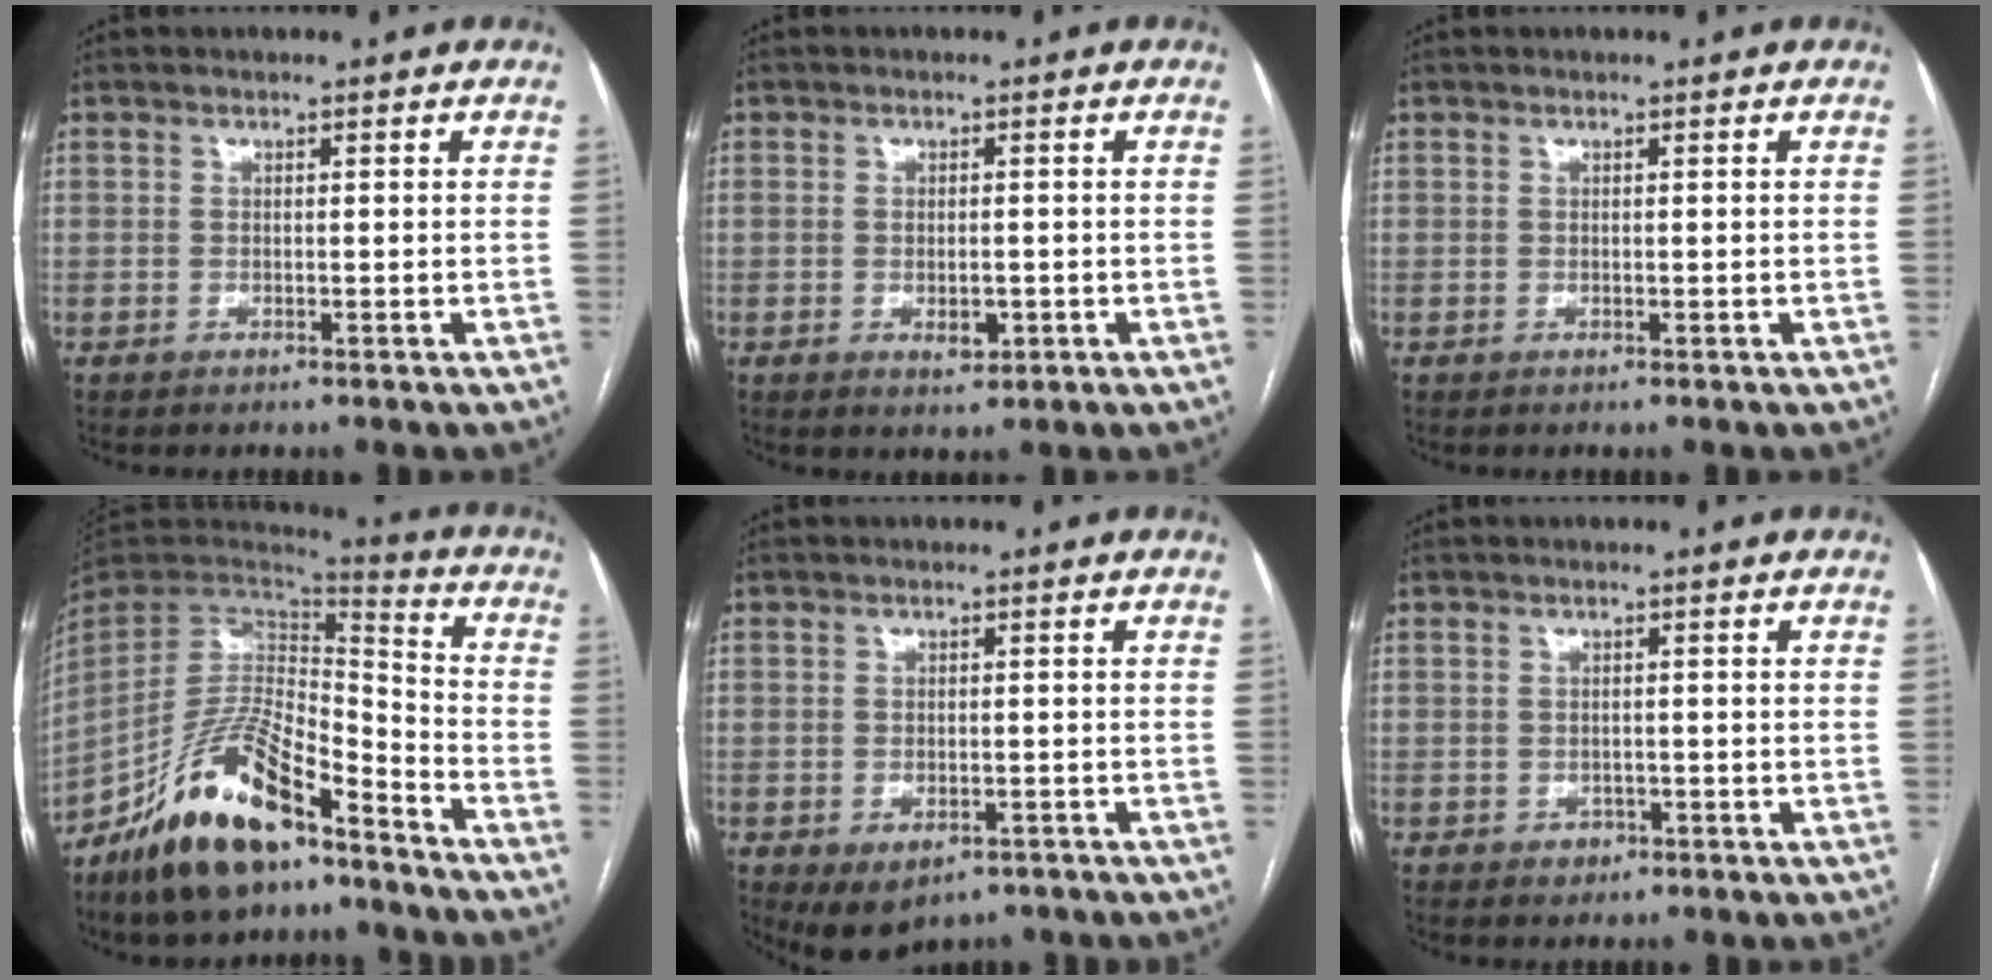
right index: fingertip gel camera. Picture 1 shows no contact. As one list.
[{"total": 2.9, "force": [-0.8, 1.6, 2.3], "torque": [-0.040, 0.000, -0.005]}, {"total": 0.0}, {"total": 17.6, "force": [-12.4, 5.3, 11.3], "torque": [-0.223, 0.007, -0.224]}, {"total": 5.3, "force": [-3.0, 3.3, 2.9], "torque": [-0.043, -0.004, -0.032]}, {"total": 1.8, "force": [-0.8, 1.6, 0.4], "torque": [-0.002, 0.005, -0.008]}]